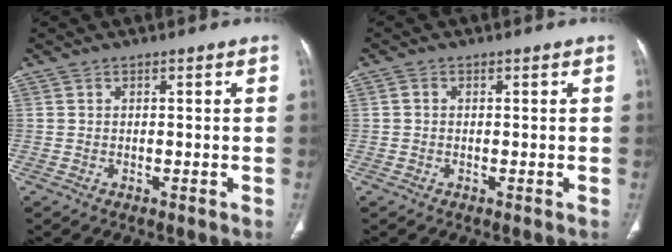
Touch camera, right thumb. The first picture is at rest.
{"total": 0.8, "force": [0.0, 0.6, 0.4], "torque": [-0.007, 0.001, -0.003]}